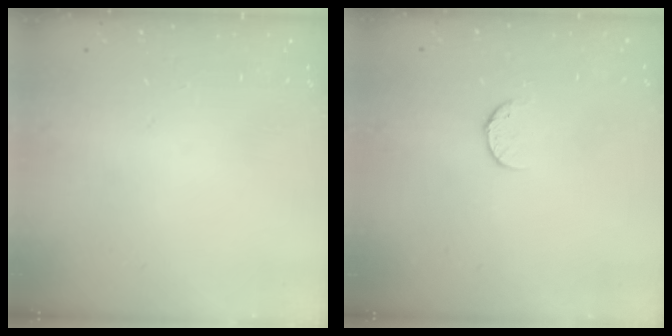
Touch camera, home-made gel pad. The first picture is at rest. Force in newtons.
{"total": 6.5, "press": 6.4, "slide": 0.7}